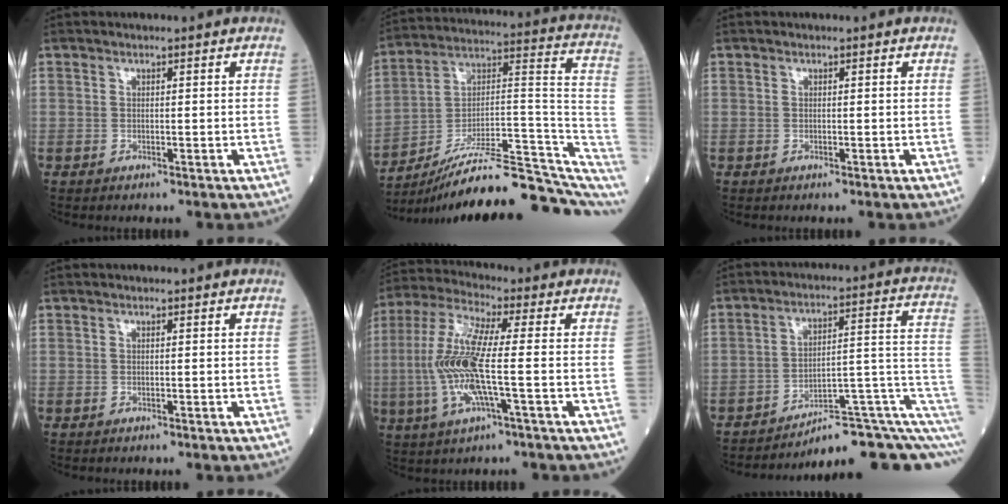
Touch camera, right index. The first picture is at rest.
{"total": 23.1, "force": [-18.6, 3.6, 13.4], "torque": [-0.132, 0.045, -0.279]}
{"total": 0.0}
{"total": 0.0}
{"total": 12.4, "force": [-1.6, 1.0, 12.2], "torque": [-0.271, 0.002, -0.038]}
{"total": 13.6, "force": [-7.7, 3.1, 10.8], "torque": [-0.098, 0.080, -0.095]}